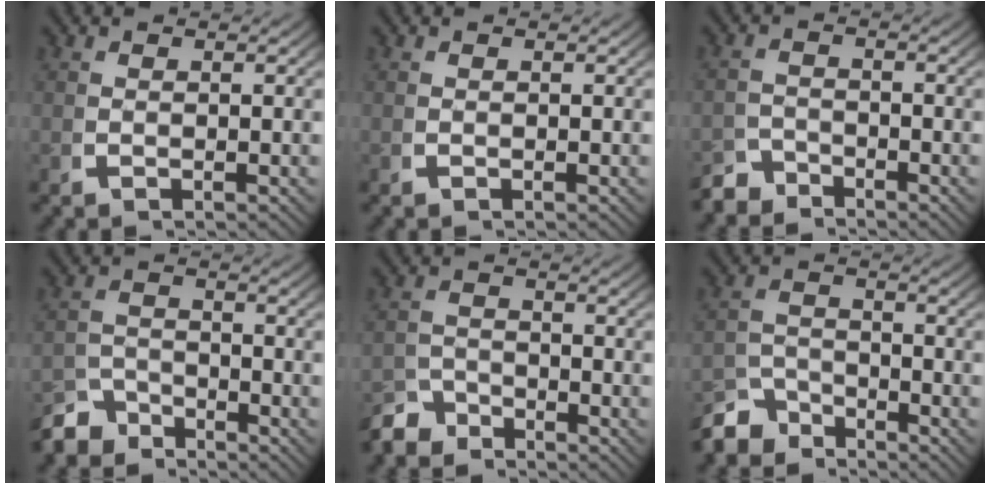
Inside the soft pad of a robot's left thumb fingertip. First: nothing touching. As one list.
[{"total": 0.0}, {"total": 2.9, "force": [-2.8, 0.4, -0.2], "torque": [0.017, -0.009, -0.056]}, {"total": 4.1, "force": [-3.8, 1.2, 0.6], "torque": [0.007, -0.012, -0.072]}, {"total": 3.6, "force": [-3.4, 0.9, 0.3], "torque": [0.009, -0.010, -0.066]}, {"total": 4.6, "force": [-4.1, 1.8, 1.1], "torque": [0.000, -0.013, -0.074]}]